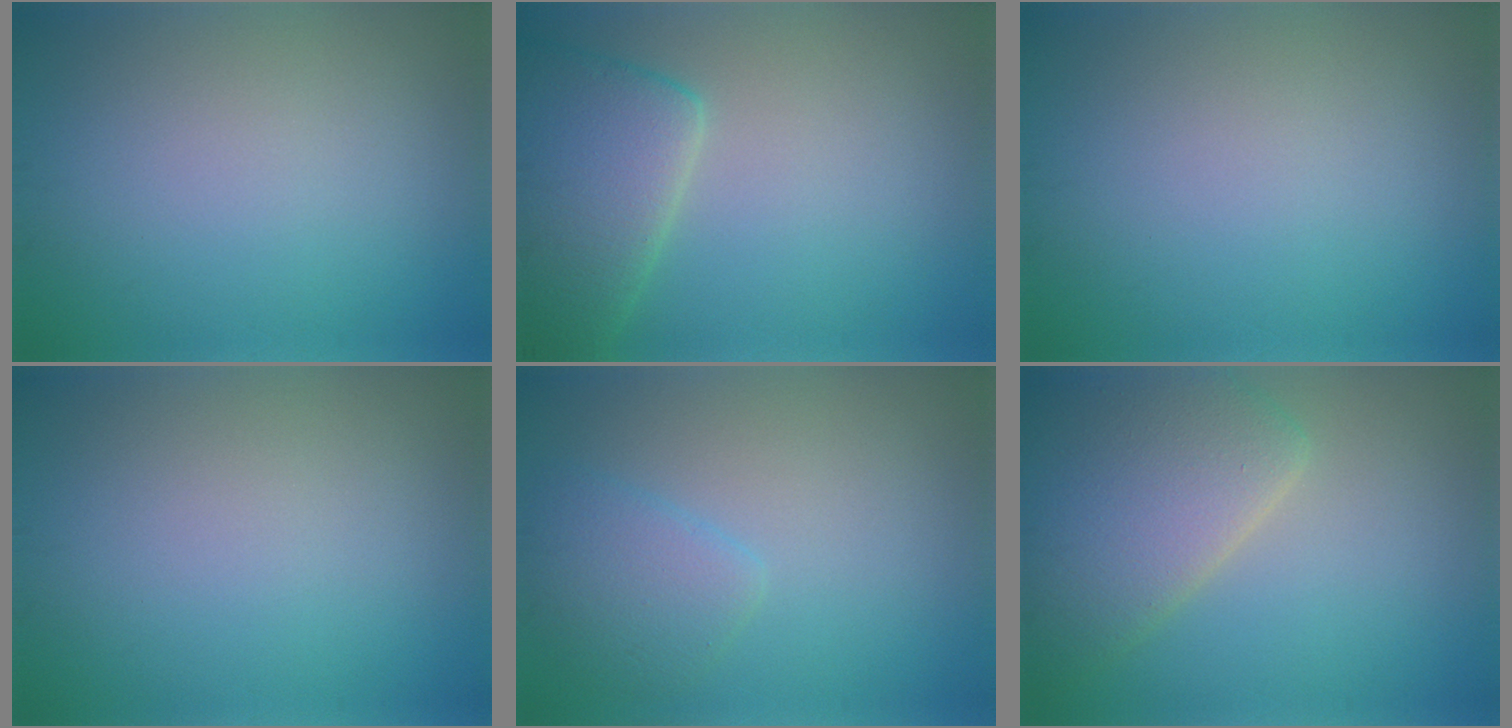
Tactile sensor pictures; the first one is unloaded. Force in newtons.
{"total": 7.1, "press": 7.0, "slide": 0.6}
{"total": 0.0}
{"total": 0.0}
{"total": 2.6, "press": 2.6, "slide": 0.2}
{"total": 7.3, "press": 7.3, "slide": 0.6}